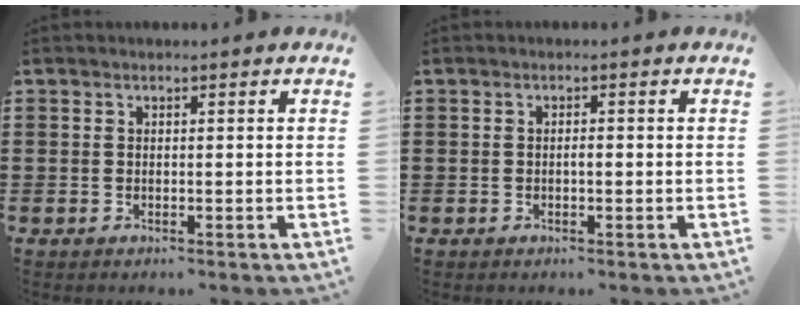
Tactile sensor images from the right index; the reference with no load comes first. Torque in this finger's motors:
{"motor_torque": [0.47, -0.37, 0.01, 0.00]}